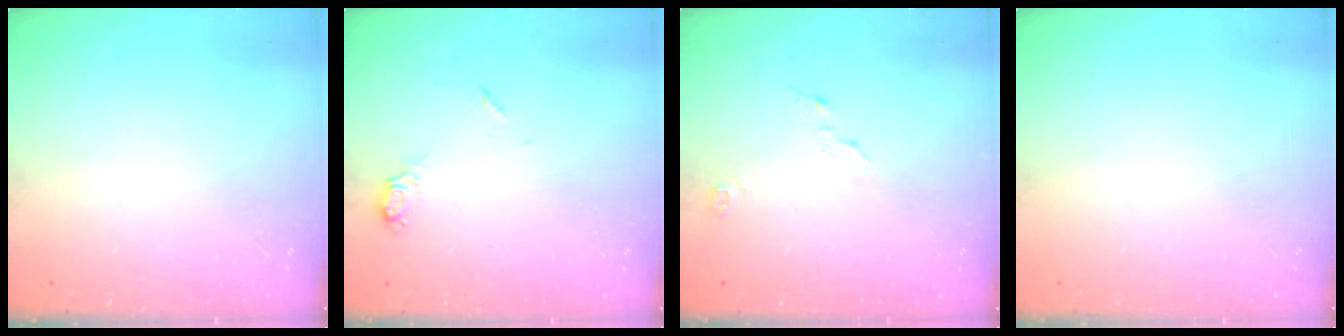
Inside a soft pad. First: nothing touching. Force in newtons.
{"total": 5.4, "press": 5.3, "slide": 0.5}
{"total": 2.4, "press": 2.4, "slide": 0.3}
{"total": 0.0}